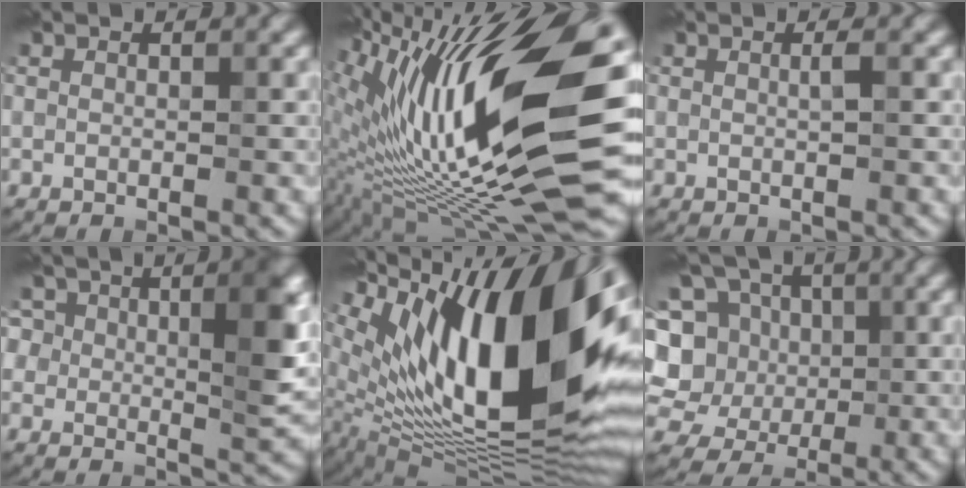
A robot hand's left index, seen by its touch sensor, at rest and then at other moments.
{"total": 17.3, "force": [1.9, 5.2, 16.3], "torque": [-0.288, 0.012, 0.029]}
{"total": 0.7, "force": [0.1, 0.1, 0.7], "torque": [-0.012, 0.003, 0.001]}
{"total": 7.3, "force": [2.1, 4.0, 5.7], "torque": [-0.081, 0.000, 0.027]}
{"total": 18.9, "force": [6.4, 7.6, 16.1], "torque": [-0.254, 0.018, 0.110]}
{"total": 9.5, "force": [1.2, 8.5, 4.1], "torque": [-0.102, 0.050, -0.017]}